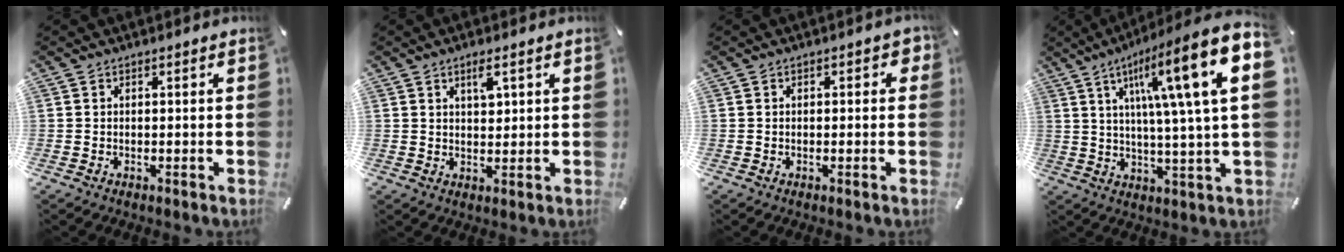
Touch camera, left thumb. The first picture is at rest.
{"total": 3.9, "force": [2.1, 1.6, 2.9], "torque": [-0.036, -0.006, 0.030]}
{"total": 1.7, "force": [-0.1, 1.0, 1.3], "torque": [-0.017, 0.003, -0.004]}
{"total": 20.8, "force": [7.4, 3.1, 19.2], "torque": [-0.305, -0.035, 0.101]}